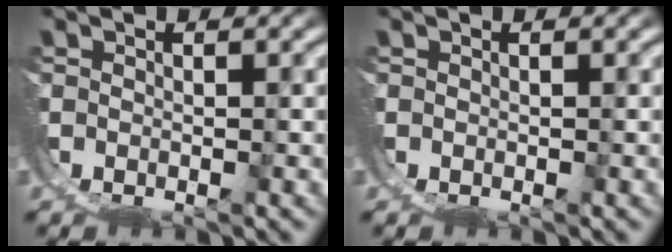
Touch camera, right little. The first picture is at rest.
{"total": 0.0}